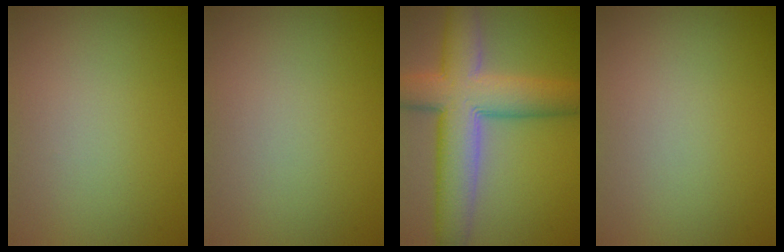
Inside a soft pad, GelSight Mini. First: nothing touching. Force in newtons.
{"total": 0.0}
{"total": 10.0, "press": 10.0, "slide": 0.5}
{"total": 0.0}